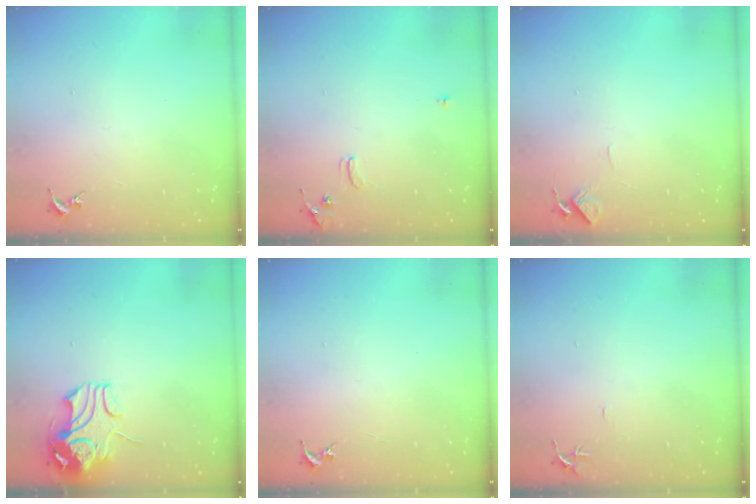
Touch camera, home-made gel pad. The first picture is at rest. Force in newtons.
{"total": 6.1, "press": 6.0, "slide": 0.9}
{"total": 4.6, "press": 4.5, "slide": 0.4}
{"total": 9.7, "press": 9.6, "slide": 1.7}
{"total": 0.0}
{"total": 4.7, "press": 4.7, "slide": 0.5}